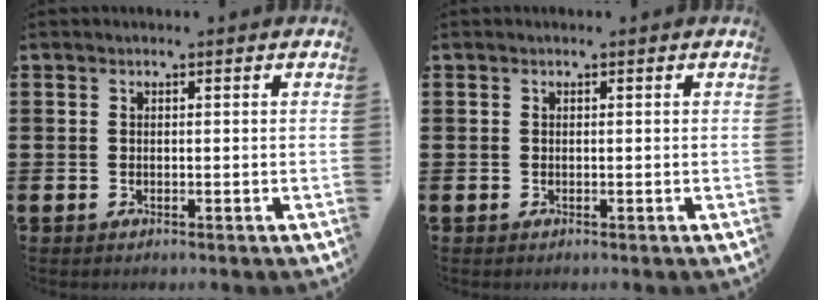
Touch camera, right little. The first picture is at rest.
{"total": 0.0}